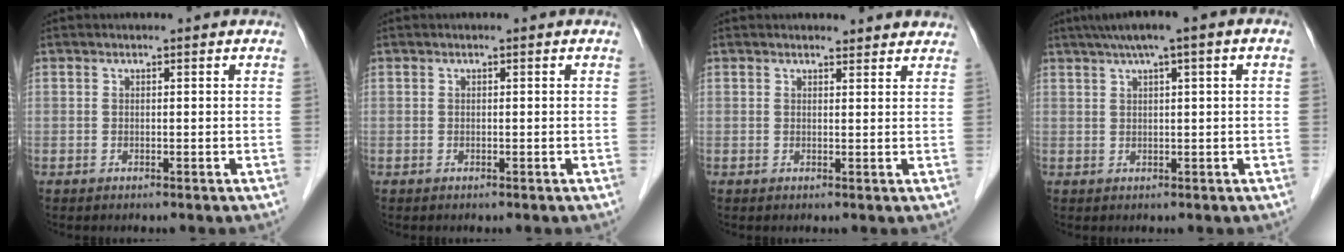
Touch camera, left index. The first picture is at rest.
{"total": 0.0}
{"total": 3.7, "force": [3.6, 1.0, 0.3], "torque": [-0.004, 0.002, 0.031]}
{"total": 7.1, "force": [3.8, 0.2, 6.1], "torque": [-0.097, 0.036, 0.057]}